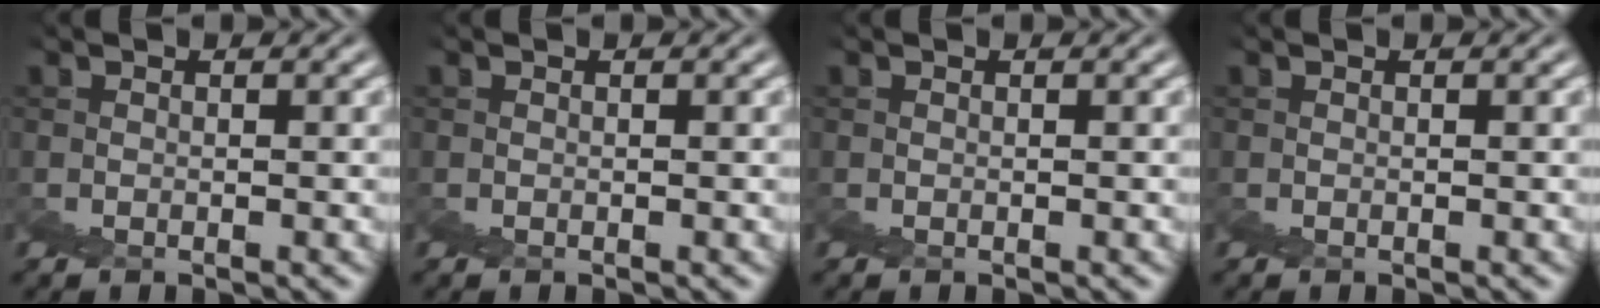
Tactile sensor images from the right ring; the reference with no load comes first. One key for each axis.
{"total": 0.0}
{"total": 0.0}
{"total": 0.0}